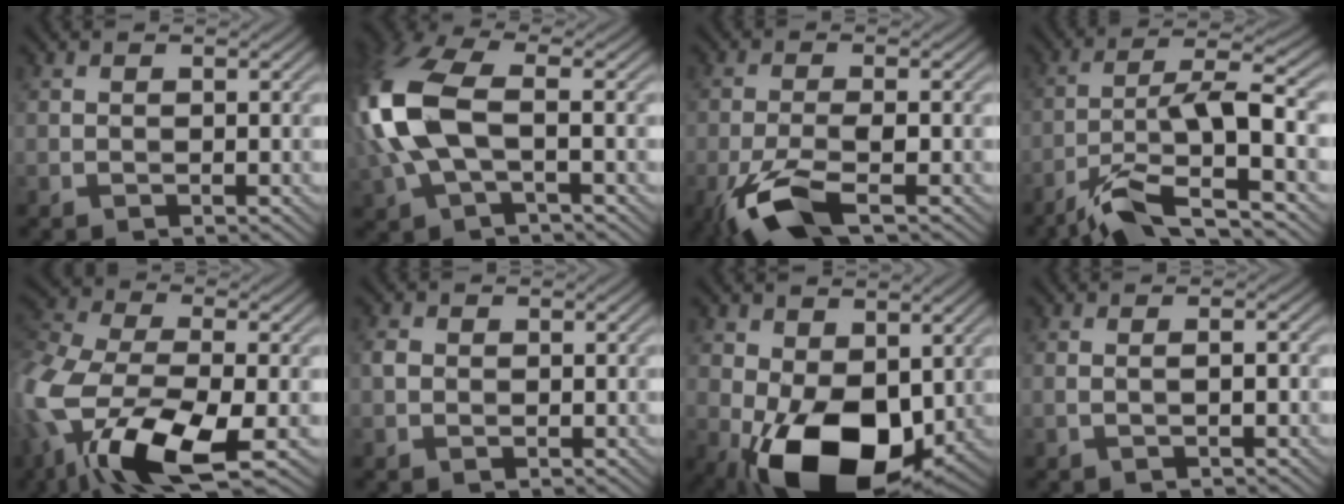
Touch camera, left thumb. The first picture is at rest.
{"total": 11.4, "force": [-0.5, 5.5, 10.0], "torque": [-0.266, 0.011, -0.017]}
{"total": 7.1, "force": [-4.1, 1.9, 5.5], "torque": [-0.114, -0.007, -0.088]}
{"total": 10.7, "force": [-5.5, 2.6, 8.8], "torque": [-0.156, 0.005, -0.105]}
{"total": 15.5, "force": [-6.6, 7.1, 12.0], "torque": [-0.305, -0.038, -0.127]}
{"total": 1.1, "force": [0.0, 1.0, 0.5], "torque": [-0.013, 0.002, -0.002]}
{"total": 14.5, "force": [-3.1, 8.6, 11.3], "torque": [-0.202, -0.026, -0.041]}
{"total": 1.3, "force": [-0.3, 0.1, 1.3], "torque": [-0.021, 0.005, -0.008]}